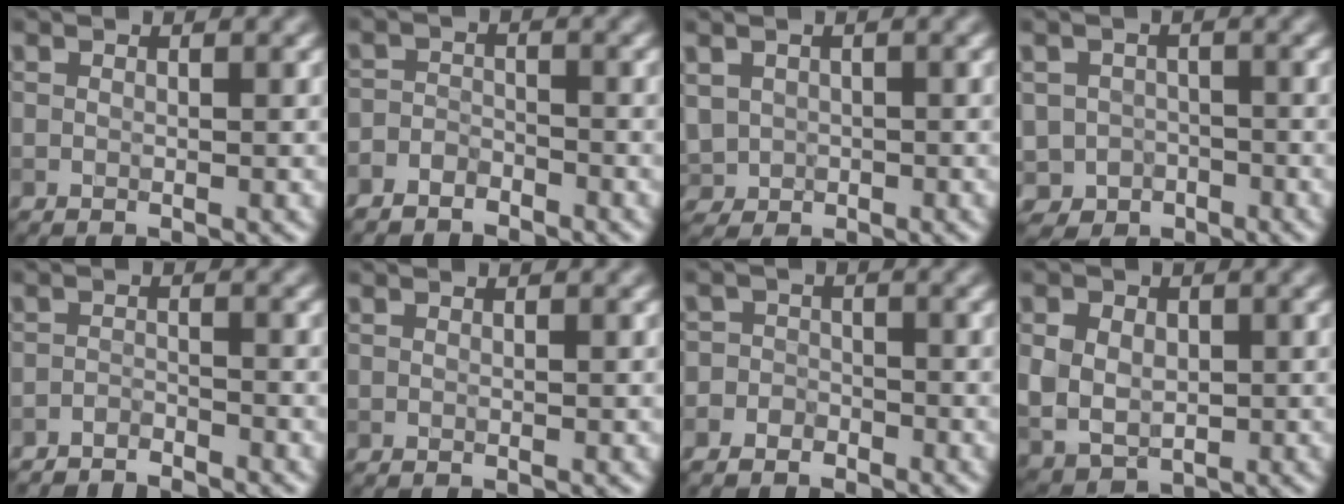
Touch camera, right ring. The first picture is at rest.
{"total": 2.5, "force": [-2.2, 1.1, 0.4], "torque": [-0.003, 0.002, -0.047]}
{"total": 3.0, "force": [-0.2, 2.7, 1.2], "torque": [-0.032, -0.009, 0.002]}
{"total": 3.8, "force": [-1.9, 3.2, 0.6], "torque": [0.003, -0.003, -0.035]}
{"total": 2.9, "force": [-2.8, 0.4, 0.4], "torque": [-0.003, -0.007, -0.052]}
{"total": 0.0}
{"total": 3.5, "force": [-2.4, 2.6, 0.1], "torque": [0.040, 0.004, -0.056]}
{"total": 5.6, "force": [0.5, 4.6, 3.2], "torque": [-0.062, 0.006, 0.002]}